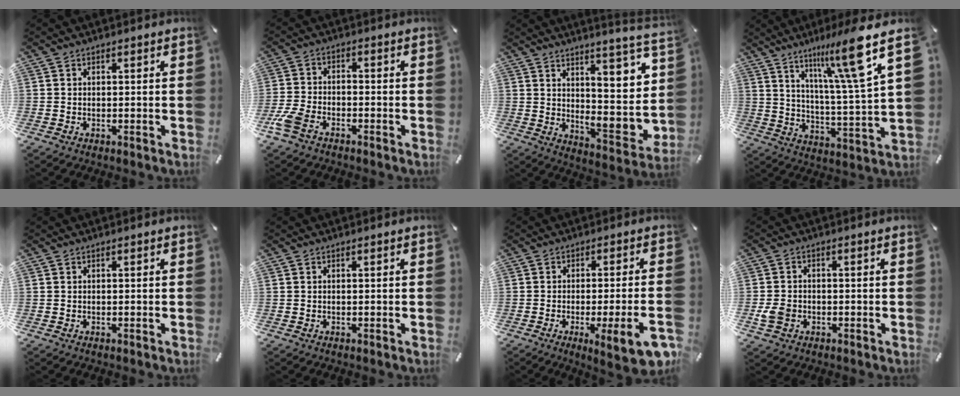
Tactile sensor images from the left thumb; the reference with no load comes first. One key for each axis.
{"total": 5.7, "fx": -3.9, "fy": 2.7, "fz": 3.2, "tx": -0.086, "ty": 0.006, "tz": -0.078}
{"total": 11.0, "fx": 3.4, "fy": 4.5, "fz": 9.4, "tx": -0.099, "ty": -0.080, "tz": 0.056}
{"total": 16.8, "fx": 10.7, "fy": 1.7, "fz": 12.9, "tx": -0.207, "ty": -0.055, "tz": 0.157}
{"total": 0.0}
{"total": 0.0}
{"total": 12.1, "fx": -4.0, "fy": 1.6, "fz": 11.4, "tx": -0.165, "ty": -0.002, "tz": -0.050}
{"total": 4.2, "fx": -1.5, "fy": 3.3, "fz": 2.0, "tx": -0.046, "ty": 0.004, "tz": -0.027}